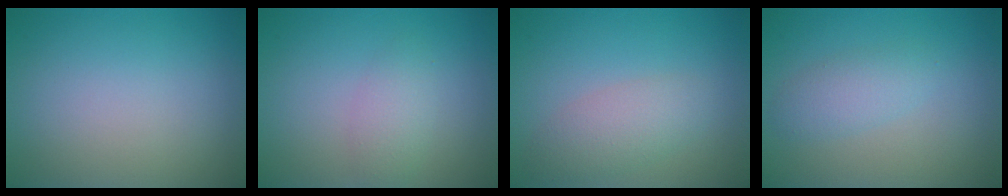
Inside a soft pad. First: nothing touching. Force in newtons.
{"total": 2.0, "press": 2.0, "slide": 0.1}
{"total": 2.8, "press": 2.8, "slide": 0.2}
{"total": 2.2, "press": 2.2, "slide": 0.1}